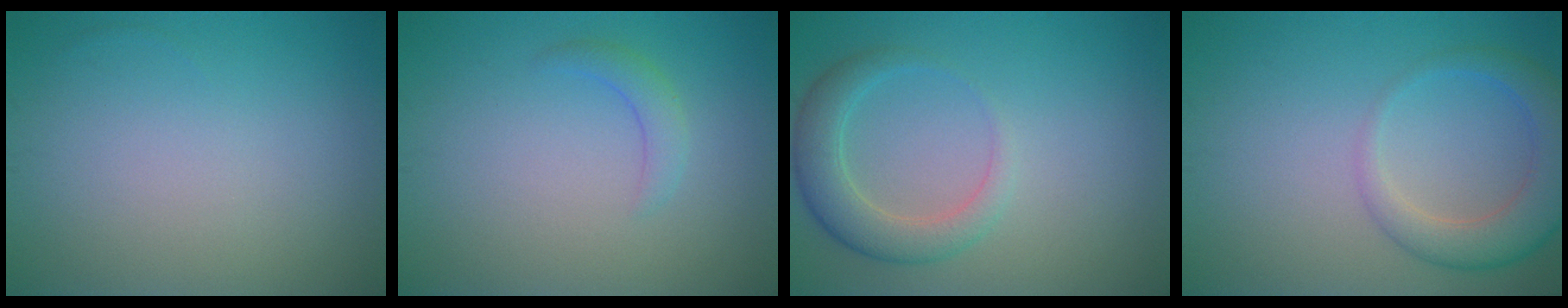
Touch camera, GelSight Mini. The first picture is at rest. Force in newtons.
{"total": 1.6, "press": 1.6, "slide": 0.2}
{"total": 3.7, "press": 3.7, "slide": 0.3}
{"total": 4.6, "press": 4.6, "slide": 0.2}